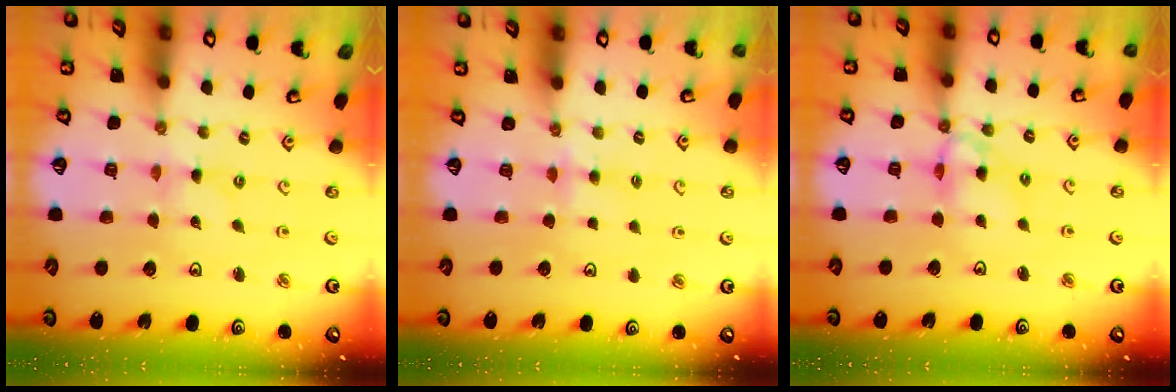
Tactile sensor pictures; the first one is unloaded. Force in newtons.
{"total": 3.9, "press": 3.8, "slide": 0.6}
{"total": 8.9, "press": 8.9, "slide": 0.7}